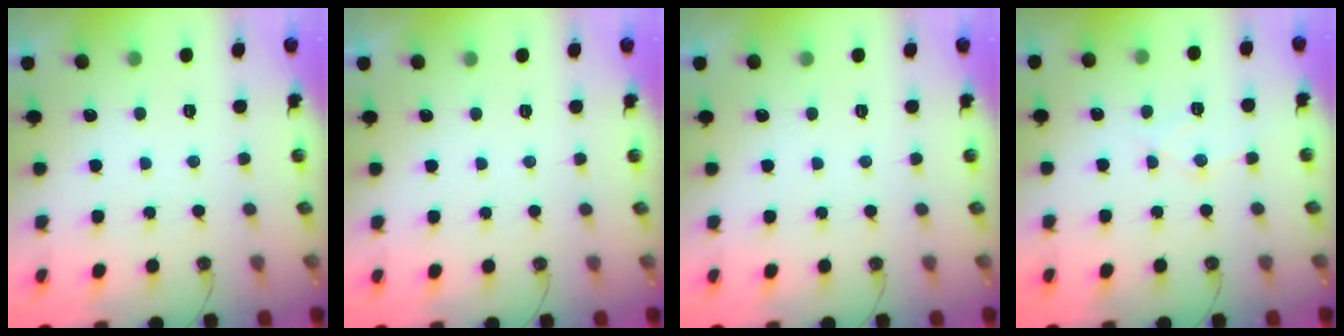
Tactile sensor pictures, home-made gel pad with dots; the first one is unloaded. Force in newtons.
{"total": 0.0}
{"total": 0.0}
{"total": 7.0, "press": 6.9, "slide": 0.4}